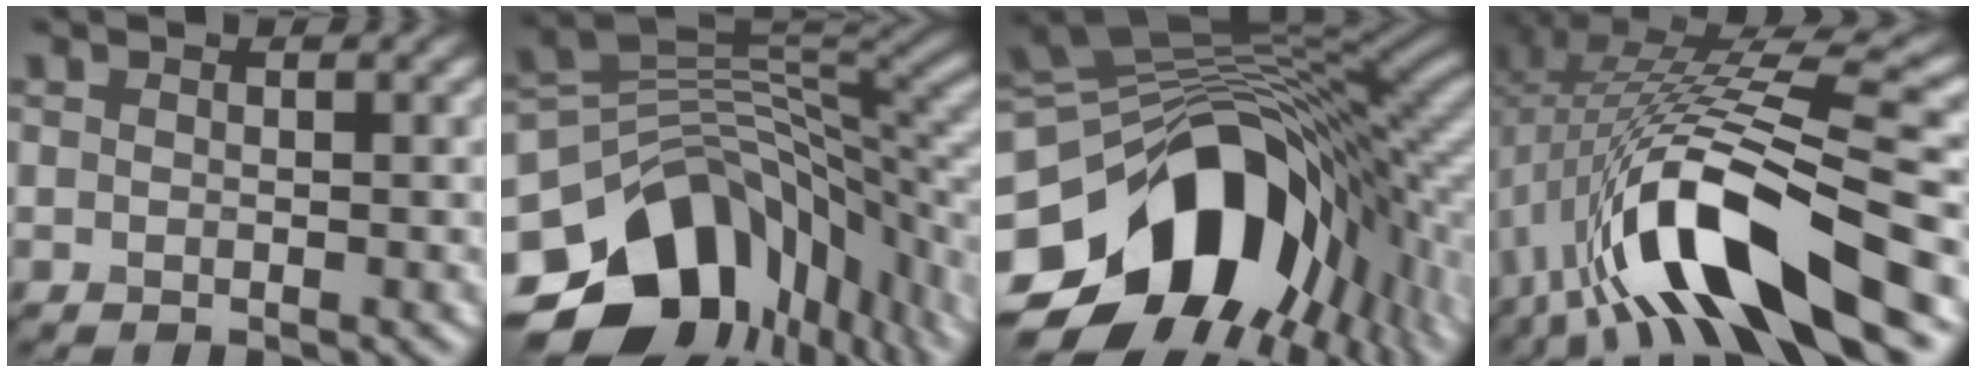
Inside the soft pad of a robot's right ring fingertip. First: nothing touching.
{"total": 15.6, "force": [-6.3, 10.6, 9.5], "torque": [-0.178, -0.022, -0.090]}
{"total": 17.8, "force": [-6.2, 11.8, 11.9], "torque": [-0.204, -0.019, -0.085]}
{"total": 13.9, "force": [-3.5, 4.9, 12.5], "torque": [-0.231, 0.004, -0.065]}